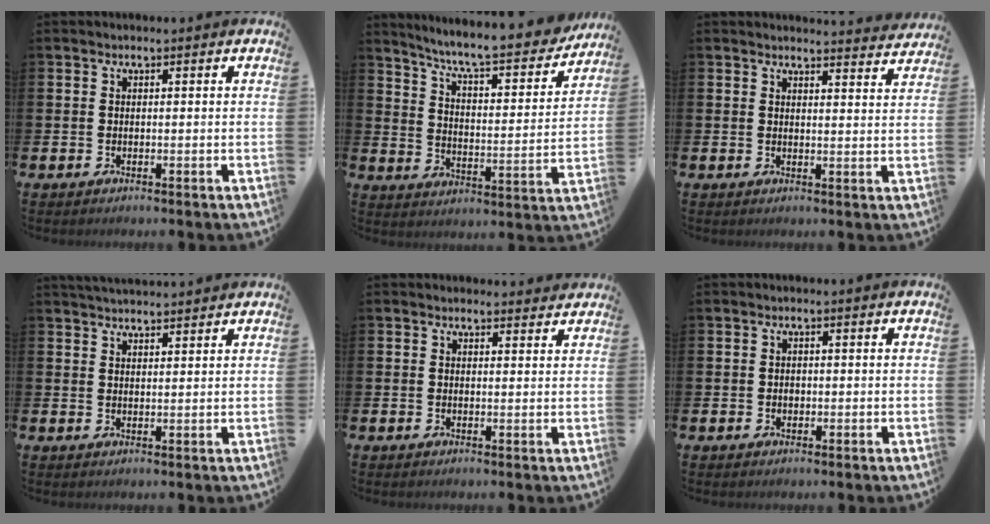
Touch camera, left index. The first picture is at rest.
{"total": 8.5, "force": [7.7, 1.0, 3.3], "torque": [-0.094, -0.057, 0.128]}
{"total": 3.2, "force": [3.2, 0.0, 0.0], "torque": [0.010, -0.026, 0.054]}
{"total": 3.0, "force": [3.0, 0.2, 0.3], "torque": [-0.010, -0.012, 0.056]}
{"total": 1.7, "force": [1.7, 0.4, 0.0], "torque": [0.006, -0.006, 0.029]}
{"total": 0.8, "force": [0.0, 0.7, 0.3], "torque": [-0.008, 0.006, -0.002]}